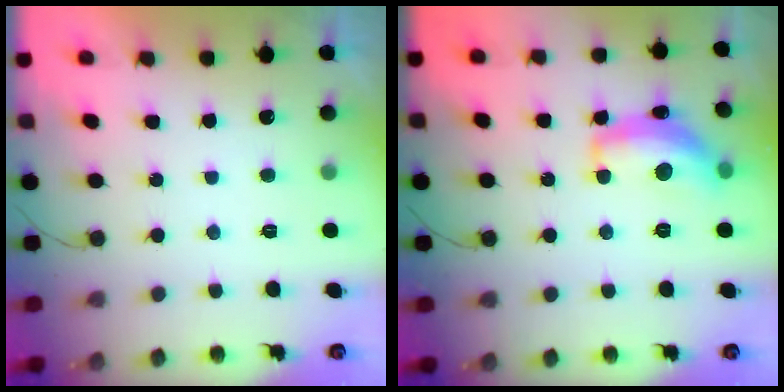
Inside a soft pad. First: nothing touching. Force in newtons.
{"total": 14.1, "press": 14.1, "slide": 0.5}